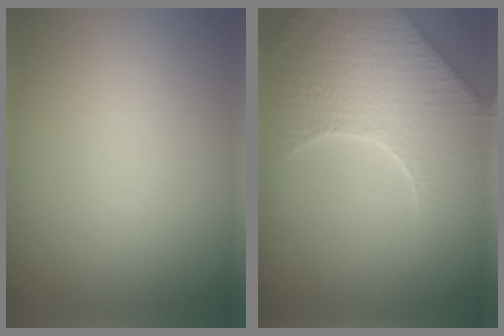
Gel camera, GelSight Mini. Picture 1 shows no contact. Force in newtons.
{"total": 7.3, "press": 6.0, "slide": 4.1}